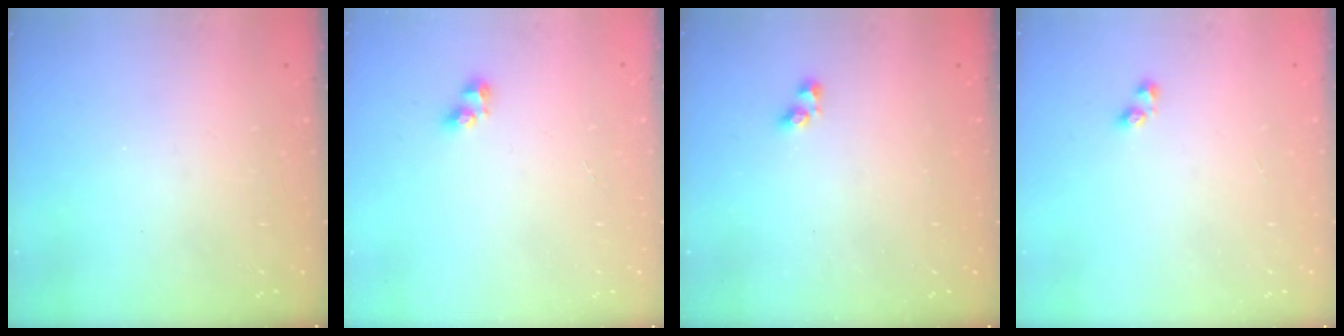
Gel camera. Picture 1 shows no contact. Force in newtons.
{"total": 3.7, "press": 3.6, "slide": 0.4}
{"total": 2.9, "press": 2.8, "slide": 0.6}
{"total": 2.4, "press": 2.1, "slide": 1.2}